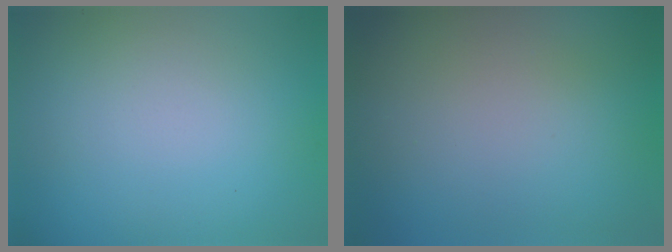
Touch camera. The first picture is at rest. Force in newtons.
{"total": 0.0}